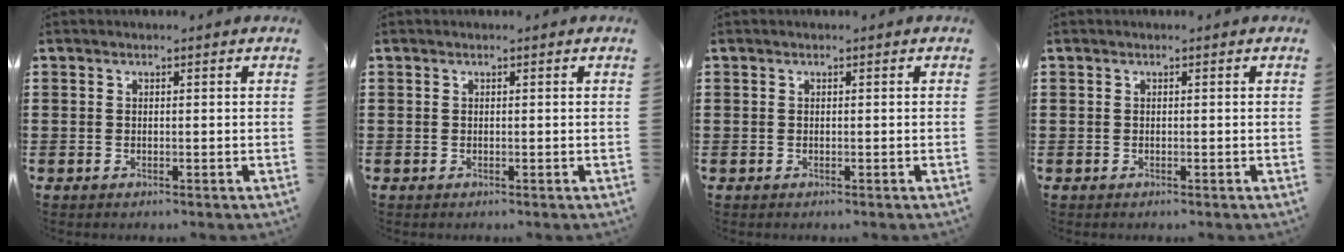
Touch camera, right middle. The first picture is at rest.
{"total": 0.0}
{"total": 0.0}
{"total": 0.0}